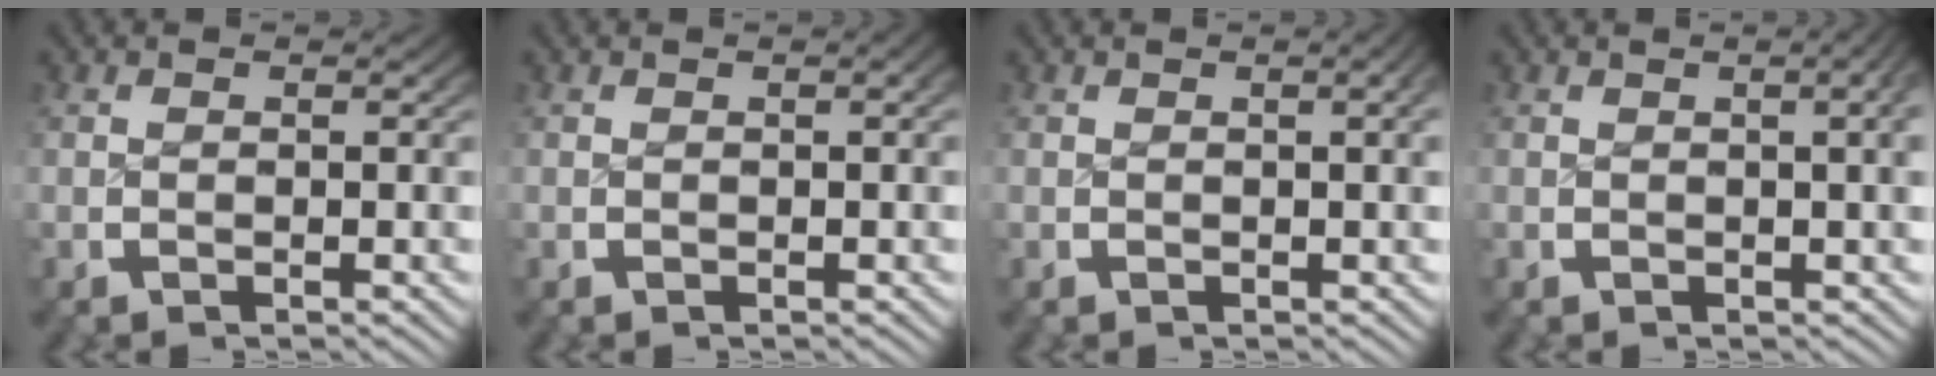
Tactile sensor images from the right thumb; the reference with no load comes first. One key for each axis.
{"total": 0.6, "fx": 0.0, "fy": 0.1, "fz": 0.6, "tx": -0.007, "ty": 0.003, "tz": 0.000}
{"total": 1.4, "fx": 0.0, "fy": 0.2, "fz": 1.4, "tx": -0.017, "ty": 0.005, "tz": 0.003}
{"total": 3.9, "fx": 0.7, "fy": 1.4, "fz": 3.5, "tx": -0.032, "ty": 0.014, "tz": 0.005}